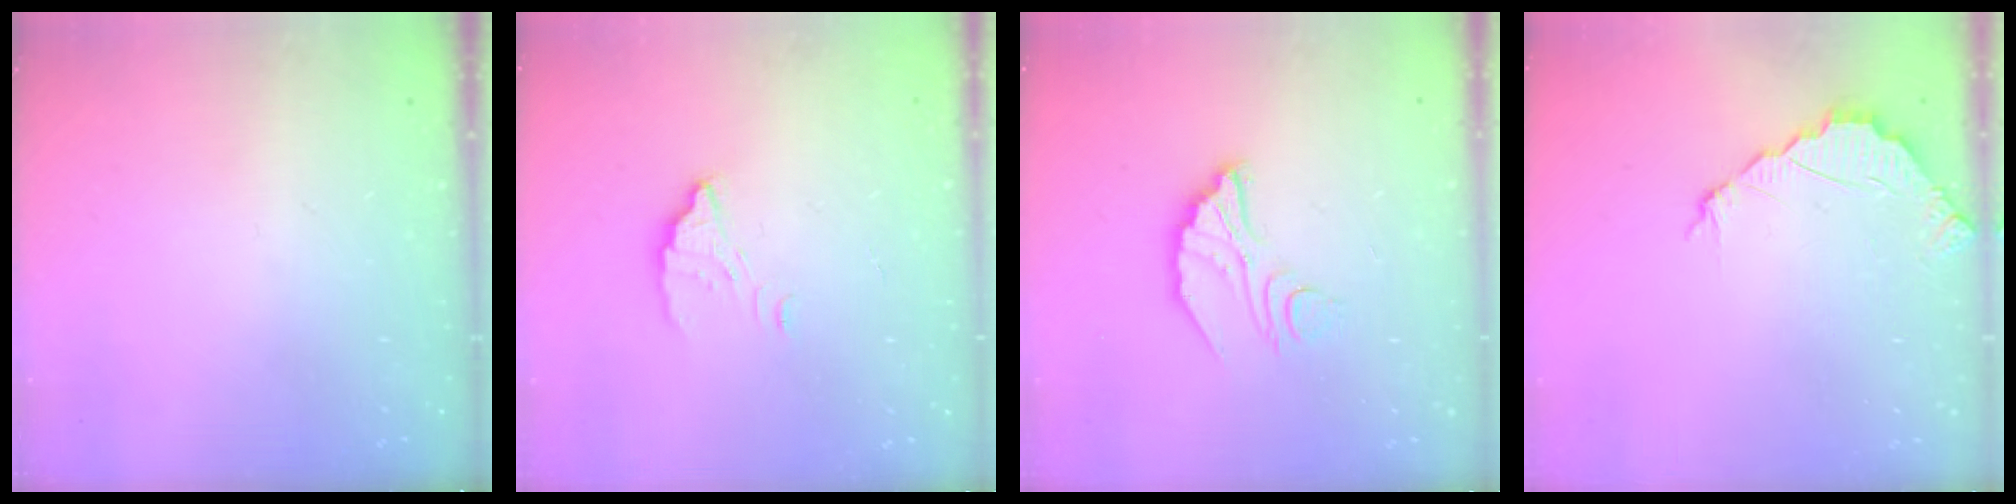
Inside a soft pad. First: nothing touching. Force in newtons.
{"total": 2.8, "press": 2.8, "slide": 0.2}
{"total": 6.9, "press": 6.9, "slide": 0.7}
{"total": 2.2, "press": 2.2, "slide": 0.2}